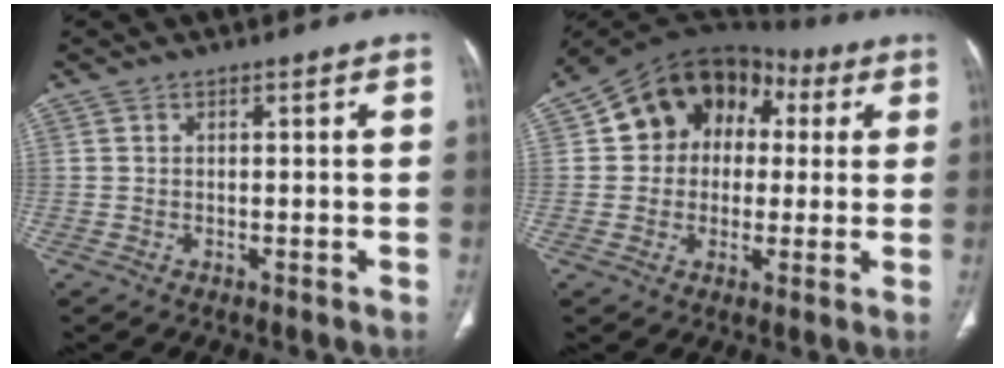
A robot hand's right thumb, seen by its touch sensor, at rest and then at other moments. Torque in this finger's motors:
{"motor_torque": [-1.01, 1.04, 0.84, -0.25, 0.17]}